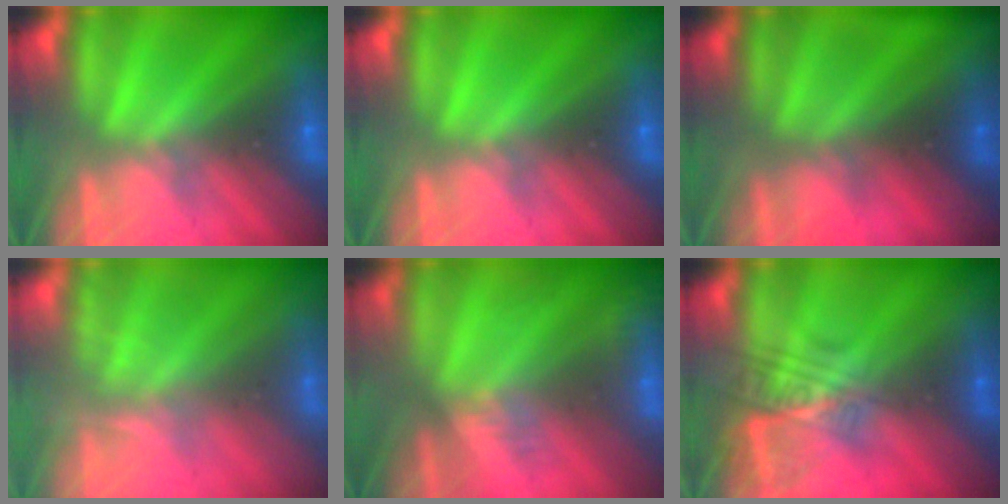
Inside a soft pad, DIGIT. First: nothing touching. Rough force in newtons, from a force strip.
{"total": 0.0}
{"total": 6.2}
{"total": 2.2}
{"total": 3.3}
{"total": 2.4}